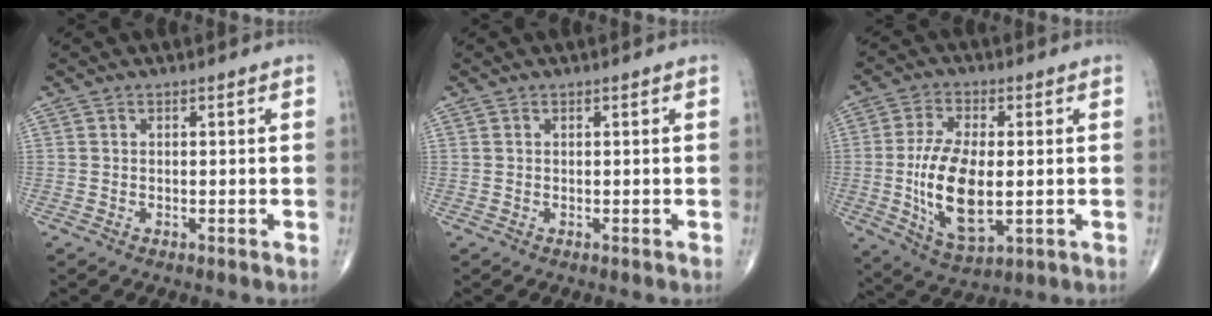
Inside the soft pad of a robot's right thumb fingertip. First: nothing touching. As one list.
[{"total": 0.0}, {"total": 13.9, "force": [-1.1, 6.5, 12.2], "torque": [-0.233, -0.012, -0.014]}]